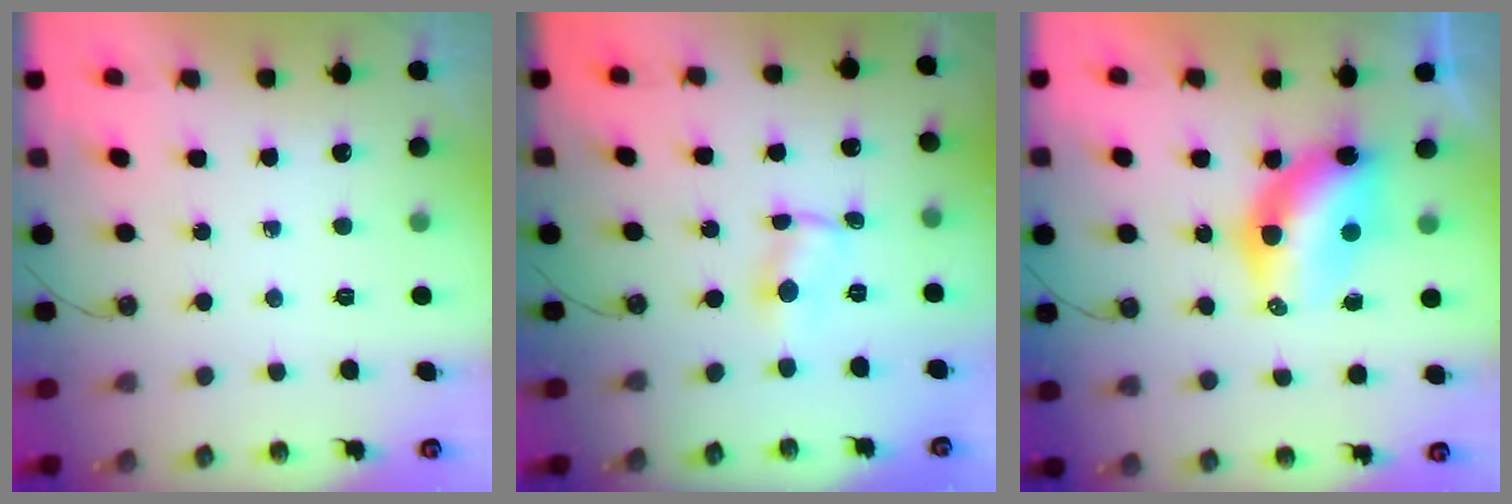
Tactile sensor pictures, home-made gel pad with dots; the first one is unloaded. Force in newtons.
{"total": 1.3, "press": 1.3, "slide": 0.2}
{"total": 8.4, "press": 8.4, "slide": 0.5}